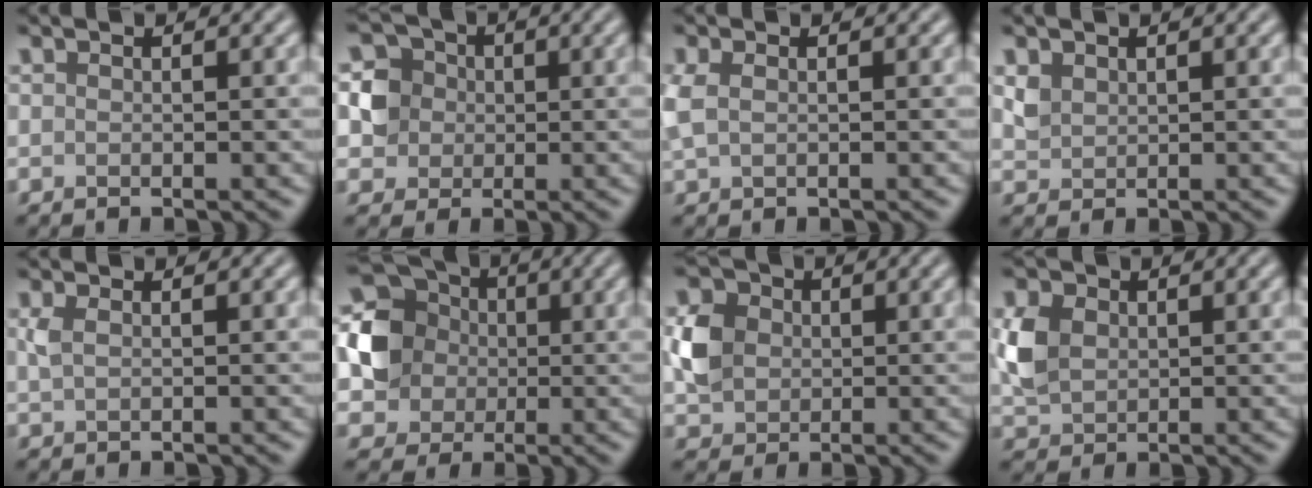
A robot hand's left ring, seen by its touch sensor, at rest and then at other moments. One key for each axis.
{"total": 4.1, "fx": 0.6, "fy": 3.9, "fz": 1.2, "tx": -0.016, "ty": 0.014, "tz": 0.011}
{"total": 2.0, "fx": 0.3, "fy": 1.2, "fz": 1.5, "tx": -0.040, "ty": 0.002, "tz": 0.007}
{"total": 1.5, "fx": 0.8, "fy": 1.1, "fz": 0.5, "tx": -0.013, "ty": 0.001, "tz": 0.021}
{"total": 1.3, "fx": 0.4, "fy": 0.7, "fz": 1.0, "tx": -0.026, "ty": 0.000, "tz": 0.009}
{"total": 8.2, "fx": 0.7, "fy": 7.3, "fz": 3.5, "tx": -0.069, "ty": 0.016, "tz": -0.009}
{"total": 4.0, "fx": 0.3, "fy": 3.5, "fz": 1.9, "tx": -0.040, "ty": 0.003, "tz": 0.004}
{"total": 4.2, "fx": 0.8, "fy": 3.3, "fz": 2.4, "tx": -0.064, "ty": 0.003, "tz": 0.015}